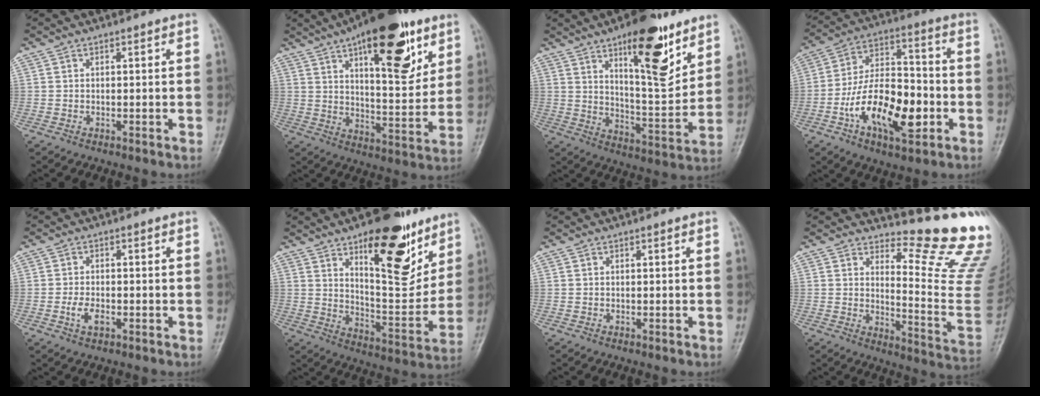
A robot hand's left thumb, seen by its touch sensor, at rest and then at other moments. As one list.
[{"total": 21.6, "force": [11.0, 8.6, 16.5], "torque": [-0.203, -0.041, 0.167]}, {"total": 17.2, "force": [9.7, 6.0, 12.9], "torque": [-0.152, -0.061, 0.152]}, {"total": 18.3, "force": [-5.2, 9.3, 14.8], "torque": [-0.239, 0.031, -0.091]}, {"total": 3.6, "force": [-1.4, 2.0, 2.7], "torque": [-0.052, 0.008, -0.026]}, {"total": 20.4, "force": [11.3, 8.3, 14.9], "torque": [-0.161, -0.072, 0.179]}, {"total": 0.0}, {"total": 15.2, "force": [12.6, 2.6, 8.0], "torque": [-0.068, -0.163, 0.157]}]